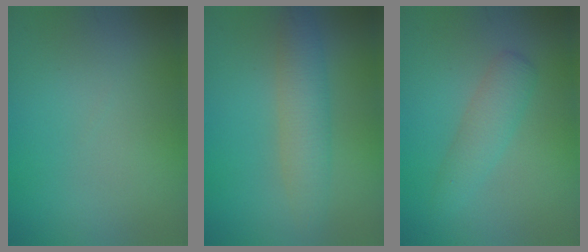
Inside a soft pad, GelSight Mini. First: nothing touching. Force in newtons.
{"total": 3.3, "press": 3.3, "slide": 0.0}
{"total": 2.6, "press": 2.6, "slide": 0.1}